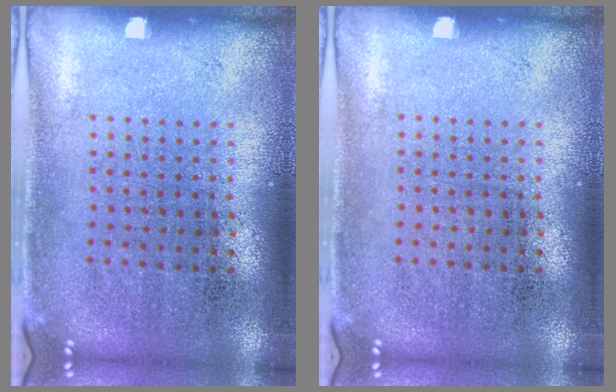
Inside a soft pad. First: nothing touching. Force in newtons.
{"total": 0.0}